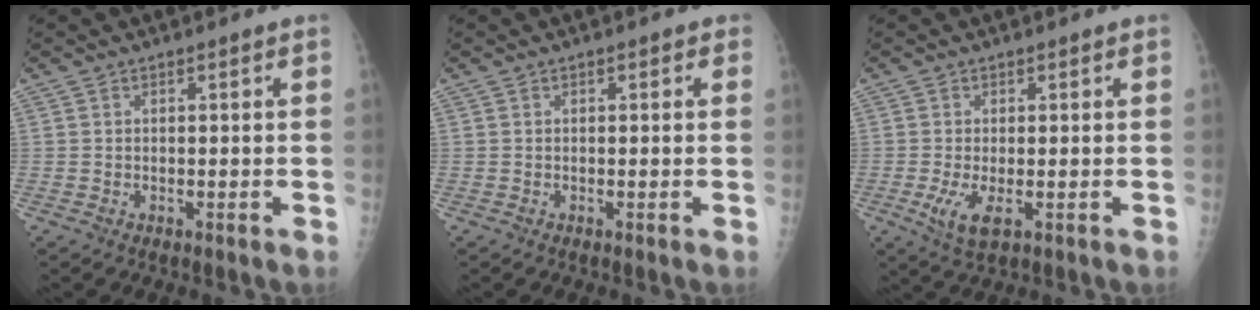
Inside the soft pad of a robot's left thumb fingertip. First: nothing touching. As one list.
[{"total": 1.2, "force": [0.6, 0.7, 0.8], "torque": [-0.001, 0.002, 0.003]}, {"total": 4.4, "force": [-0.6, 1.7, 4.0], "torque": [-0.084, -0.013, -0.008]}]